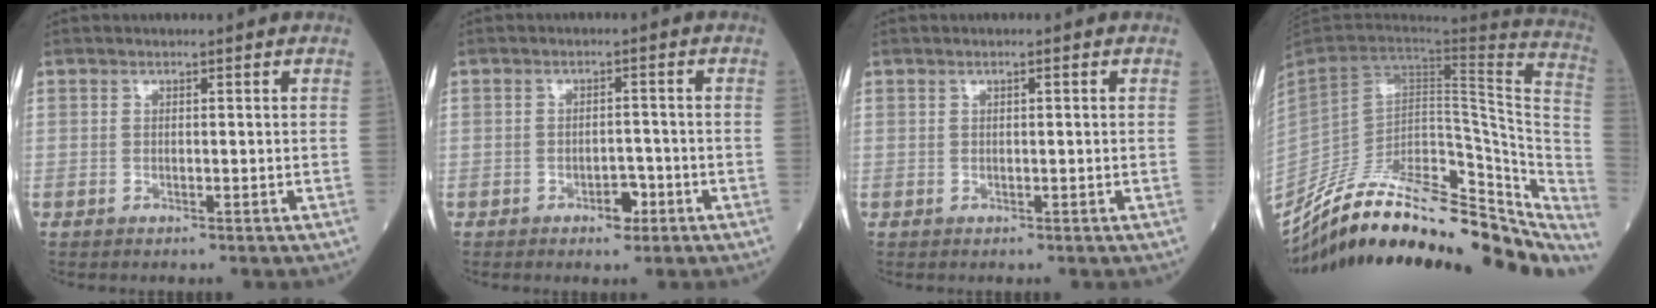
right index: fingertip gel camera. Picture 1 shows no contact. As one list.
[{"total": 2.9, "force": [-1.6, 1.7, 1.8], "torque": [-0.021, 0.006, -0.021]}, {"total": 0.7, "force": [0.2, 0.1, 0.6], "torque": [-0.014, 0.003, 0.005]}, {"total": 33.0, "force": [-25.8, 11.4, 17.2], "torque": [-0.249, -0.020, -0.371]}]